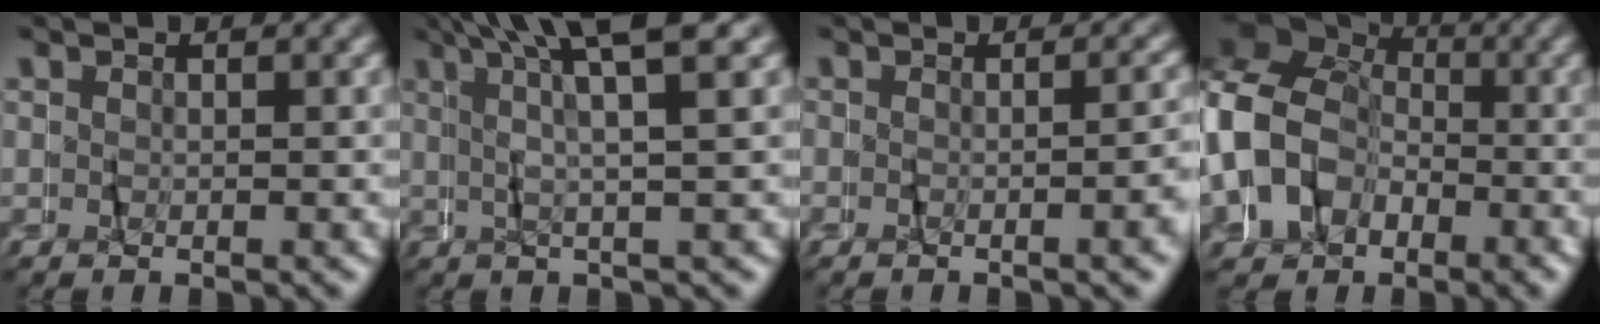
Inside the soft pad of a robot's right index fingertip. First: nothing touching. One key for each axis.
{"total": 5.9, "fx": 3.3, "fy": -0.3, "fz": 4.9, "tx": -0.098, "ty": 0.017, "tz": 0.047}
{"total": 1.9, "fx": -1.2, "fy": -0.8, "fz": 1.2, "tx": -0.012, "ty": 0.009, "tz": -0.020}
{"total": 12.6, "fx": -1.4, "fy": 11.4, "fz": 5.2, "tx": -0.164, "ty": -0.027, "tz": -0.028}